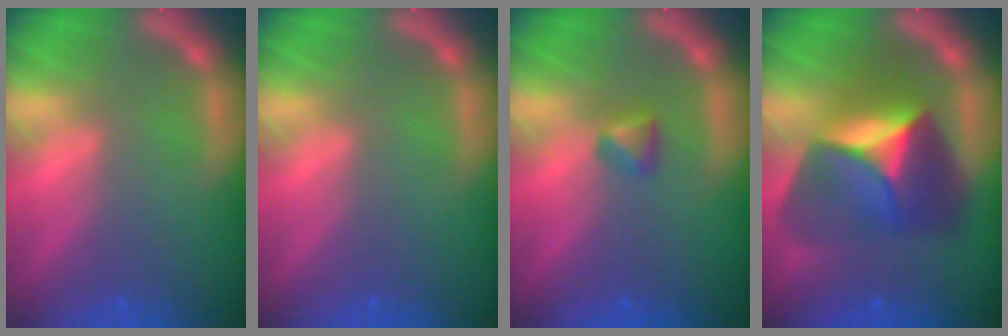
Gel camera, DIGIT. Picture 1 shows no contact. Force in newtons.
{"total": 0.0}
{"total": 1.4}
{"total": 9.5}